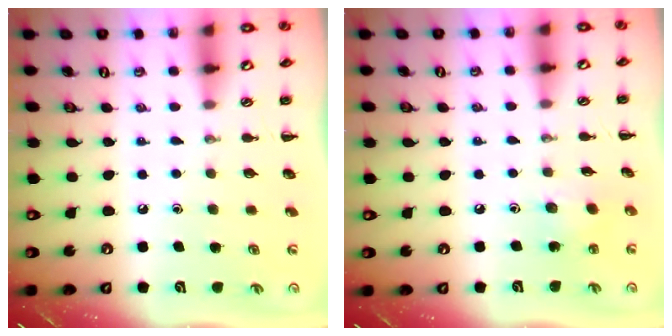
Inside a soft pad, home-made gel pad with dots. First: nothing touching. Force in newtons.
{"total": 3.4, "press": 3.2, "slide": 1.0}